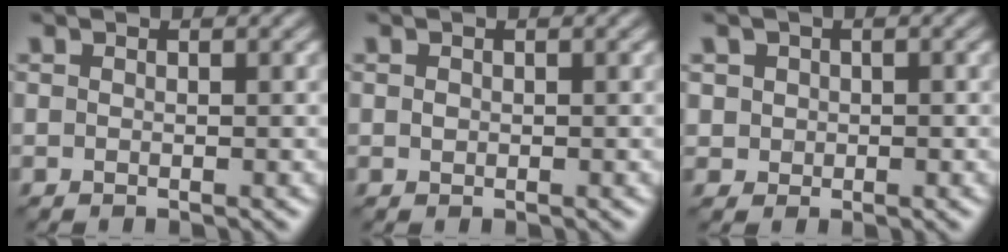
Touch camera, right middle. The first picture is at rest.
{"total": 0.6, "force": [0.2, 0.5, 0.3], "torque": [-0.008, 0.005, 0.005]}
{"total": 2.6, "force": [0.9, 2.3, 0.9], "torque": [-0.017, 0.009, 0.016]}